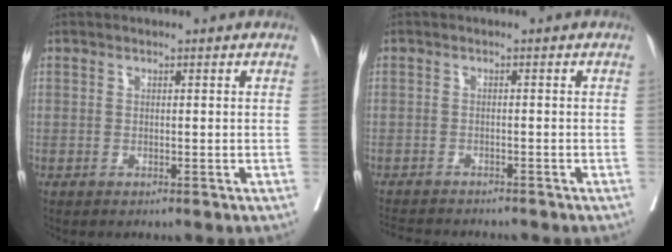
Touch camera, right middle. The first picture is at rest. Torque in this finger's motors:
{"motor_torque": [0.55, -0.82, 0.02, 0.01]}